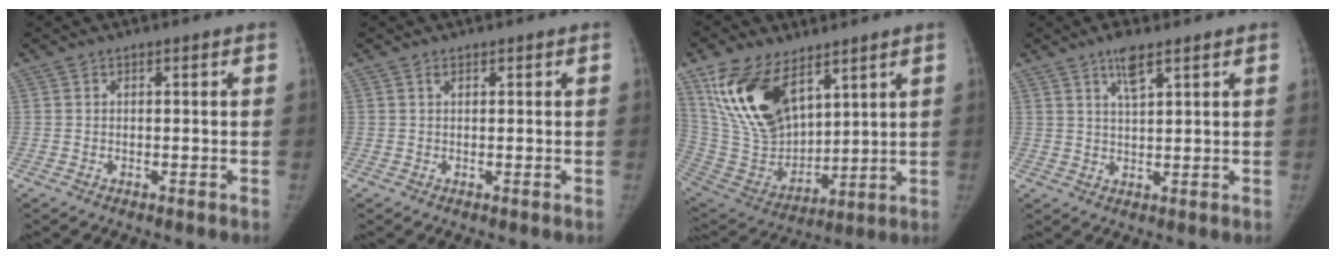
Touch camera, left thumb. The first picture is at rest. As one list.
[{"total": 0.7, "force": [0.5, 0.4, 0.2], "torque": [-0.002, -0.002, 0.007]}, {"total": 19.8, "force": [10.6, 10.9, 12.7], "torque": [-0.211, -0.054, 0.217]}, {"total": 4.5, "force": [2.9, 1.2, 3.2], "torque": [-0.055, -0.014, 0.054]}]